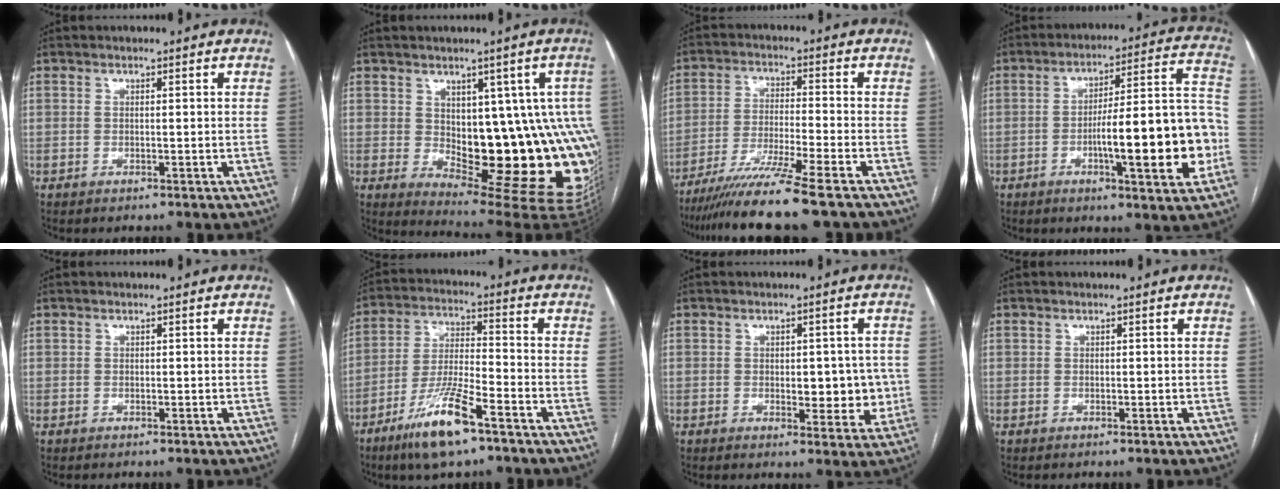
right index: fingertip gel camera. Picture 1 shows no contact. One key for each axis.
{"total": 18.2, "fx": -0.3, "fy": 7.5, "fz": 16.5, "tx": -0.135, "ty": 0.013, "tz": 0.018}
{"total": 11.9, "fx": -9.5, "fy": -1.7, "fz": 6.9, "tx": -0.109, "ty": -0.036, "tz": -0.159}
{"total": 18.6, "fx": -4.6, "fy": 2.7, "fz": 17.8, "tx": -0.228, "ty": 0.023, "tz": -0.061}
{"total": 0.0}
{"total": 11.6, "fx": -7.3, "fy": 1.6, "fz": 9.0, "tx": -0.181, "ty": -0.021, "tz": -0.134}
{"total": 7.2, "fx": -0.3, "fy": 3.8, "fz": 6.0, "tx": -0.058, "ty": 0.009, "tz": 0.005}
{"total": 0.0}